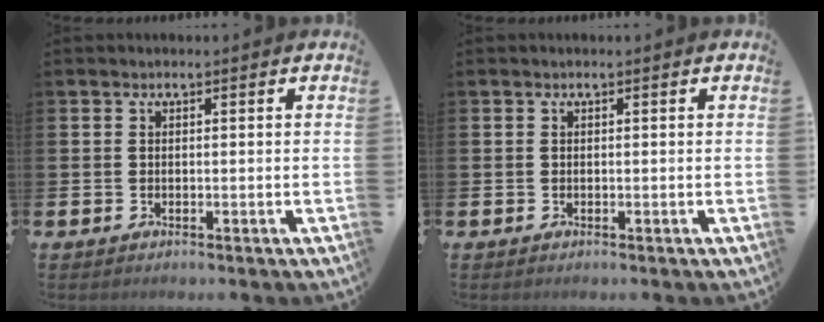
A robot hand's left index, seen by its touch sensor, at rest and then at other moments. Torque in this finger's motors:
{"motor_torque": [-0.04, 0.07, -0.01, -0.01]}